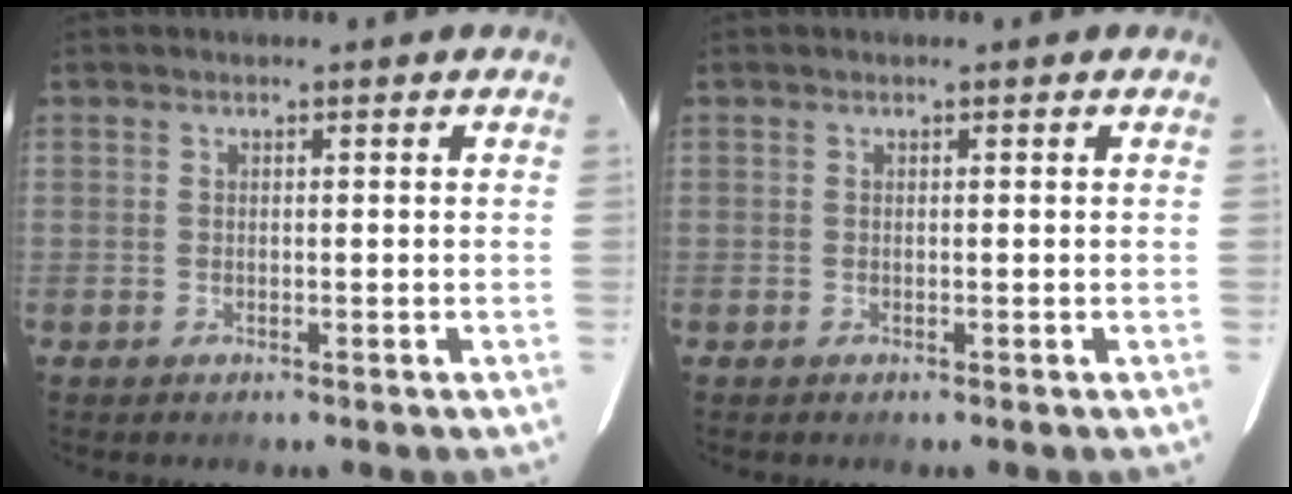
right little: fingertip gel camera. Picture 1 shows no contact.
{"total": 0.0}